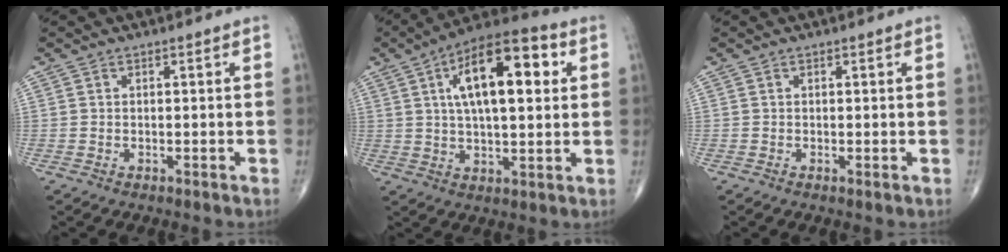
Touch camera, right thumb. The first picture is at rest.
{"total": 17.7, "force": [4.8, 7.5, 15.3], "torque": [-0.225, 0.013, 0.069]}
{"total": 0.0}